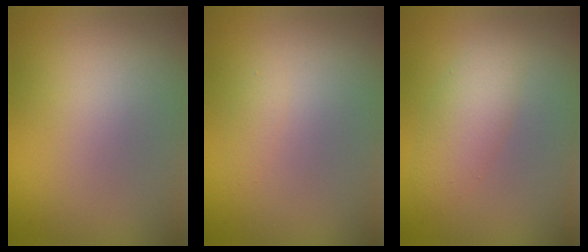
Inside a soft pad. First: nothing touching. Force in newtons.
{"total": 0.6, "press": 0.6, "slide": 0.0}
{"total": 2.5, "press": 2.5, "slide": 0.1}